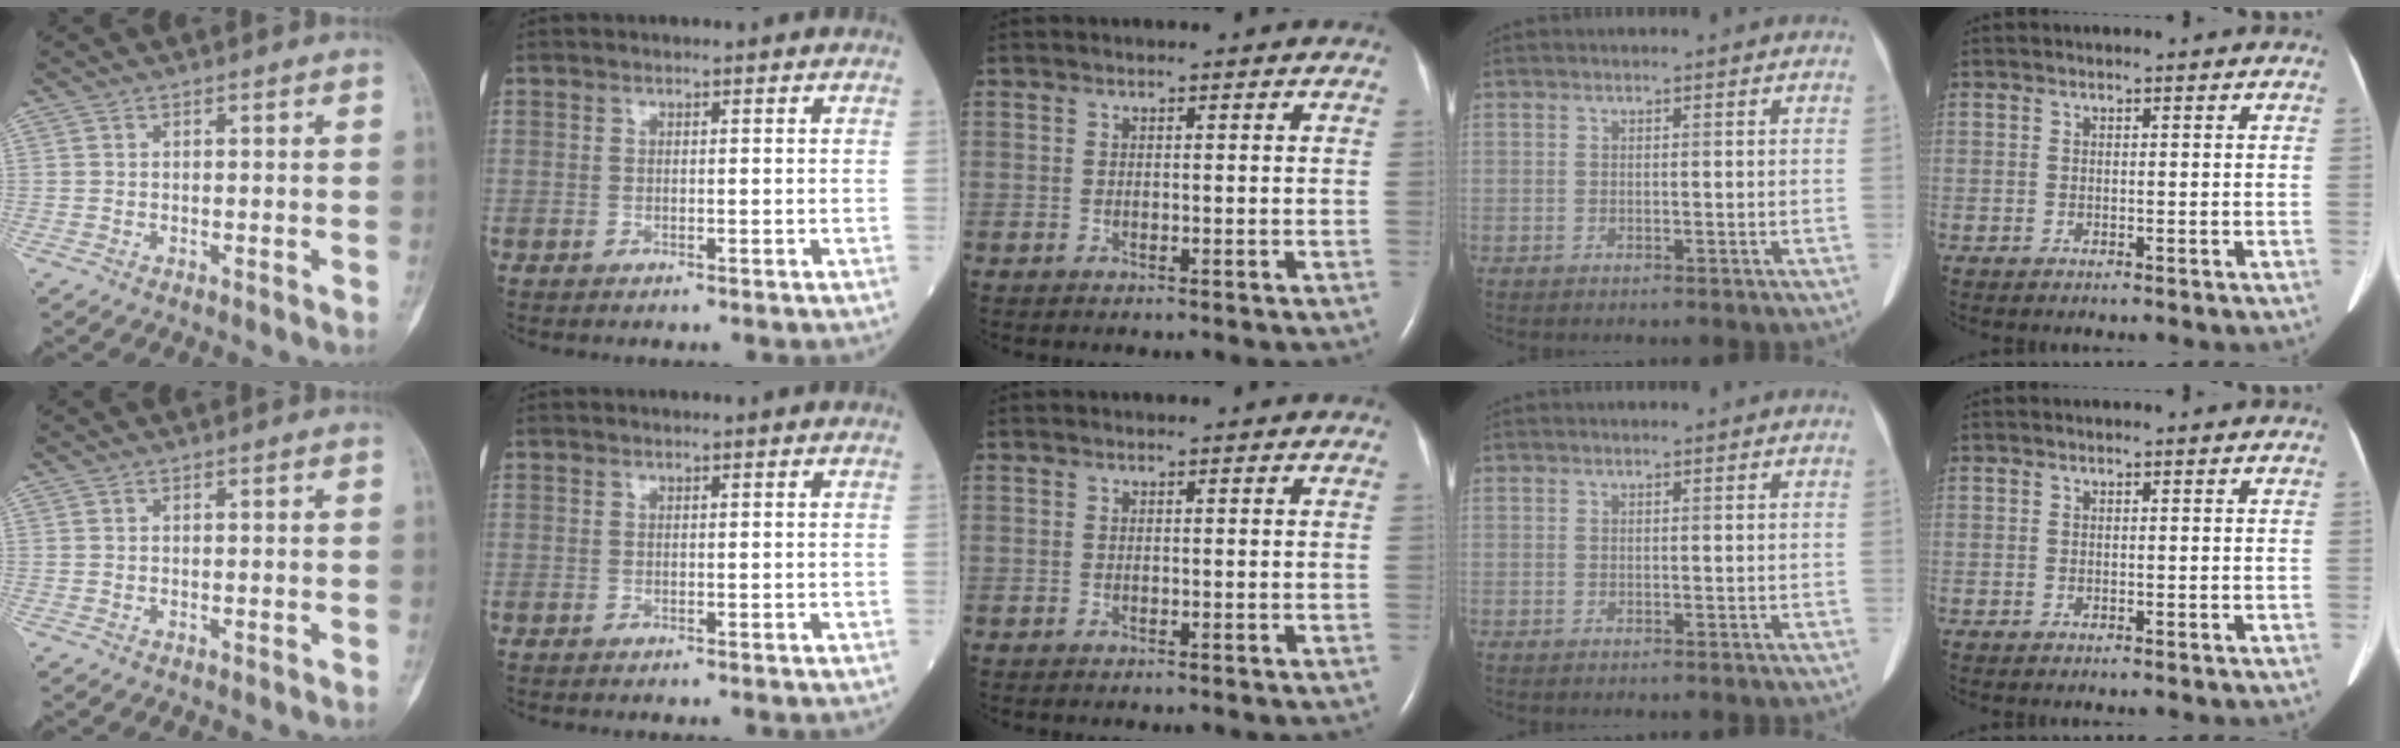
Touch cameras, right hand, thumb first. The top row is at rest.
{}